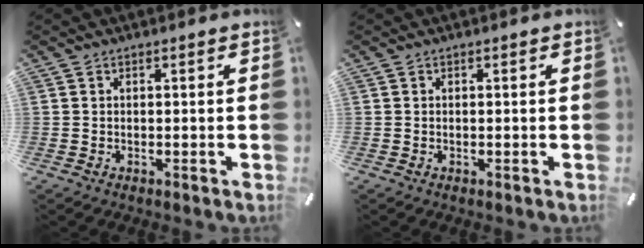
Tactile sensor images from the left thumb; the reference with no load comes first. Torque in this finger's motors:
{"motor_torque": [0.00, 0.00, -0.03, 0.04, 0.00]}